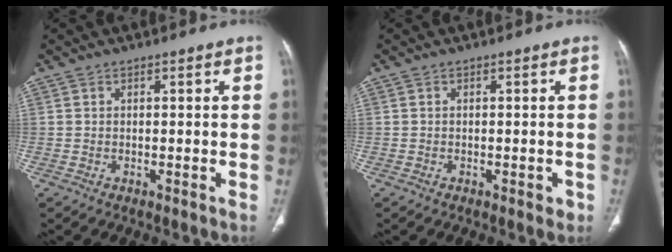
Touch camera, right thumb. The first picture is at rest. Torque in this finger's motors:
{"motor_torque": [-0.11, 0.41, -0.26, 0.09, 0.01]}